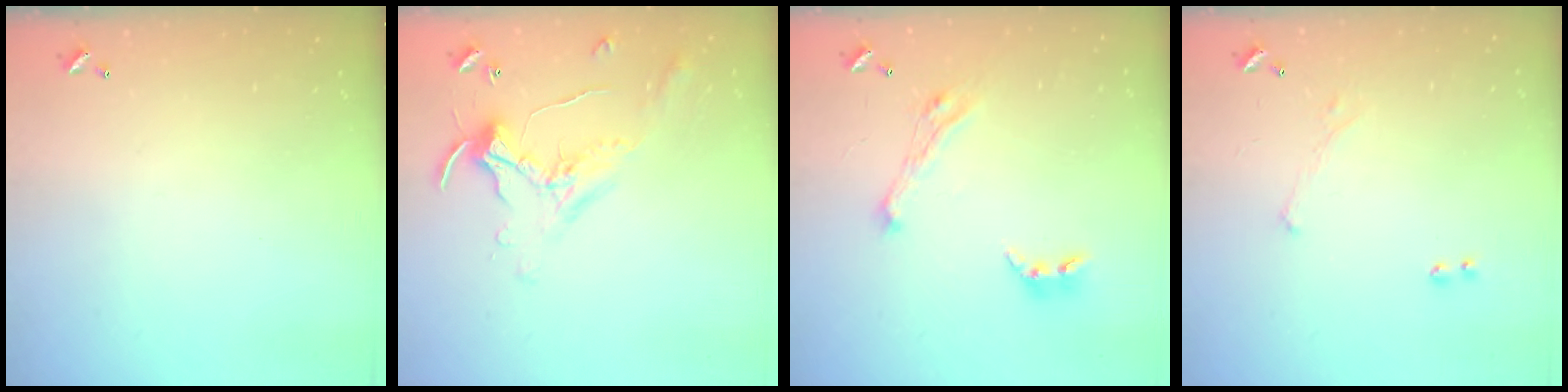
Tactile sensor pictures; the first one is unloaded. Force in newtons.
{"total": 0.8, "press": 0.8, "slide": 0.2}
{"total": 7.0, "press": 6.8, "slide": 1.3}
{"total": 1.6, "press": 1.5, "slide": 0.6}